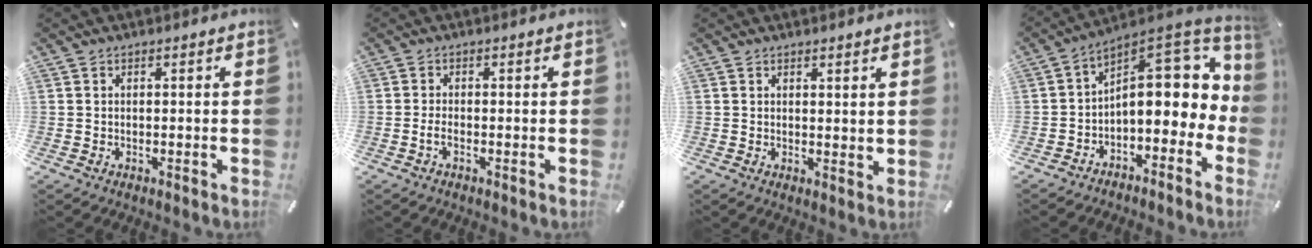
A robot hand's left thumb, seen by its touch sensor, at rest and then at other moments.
{"total": 1.8, "force": [-0.6, 0.7, 1.5], "torque": [-0.027, 0.003, -0.011]}
{"total": 1.6, "force": [1.5, 0.6, 0.1], "torque": [0.013, -0.010, 0.026]}
{"total": 12.7, "force": [2.5, 7.9, 9.7], "torque": [-0.108, -0.035, 0.037]}